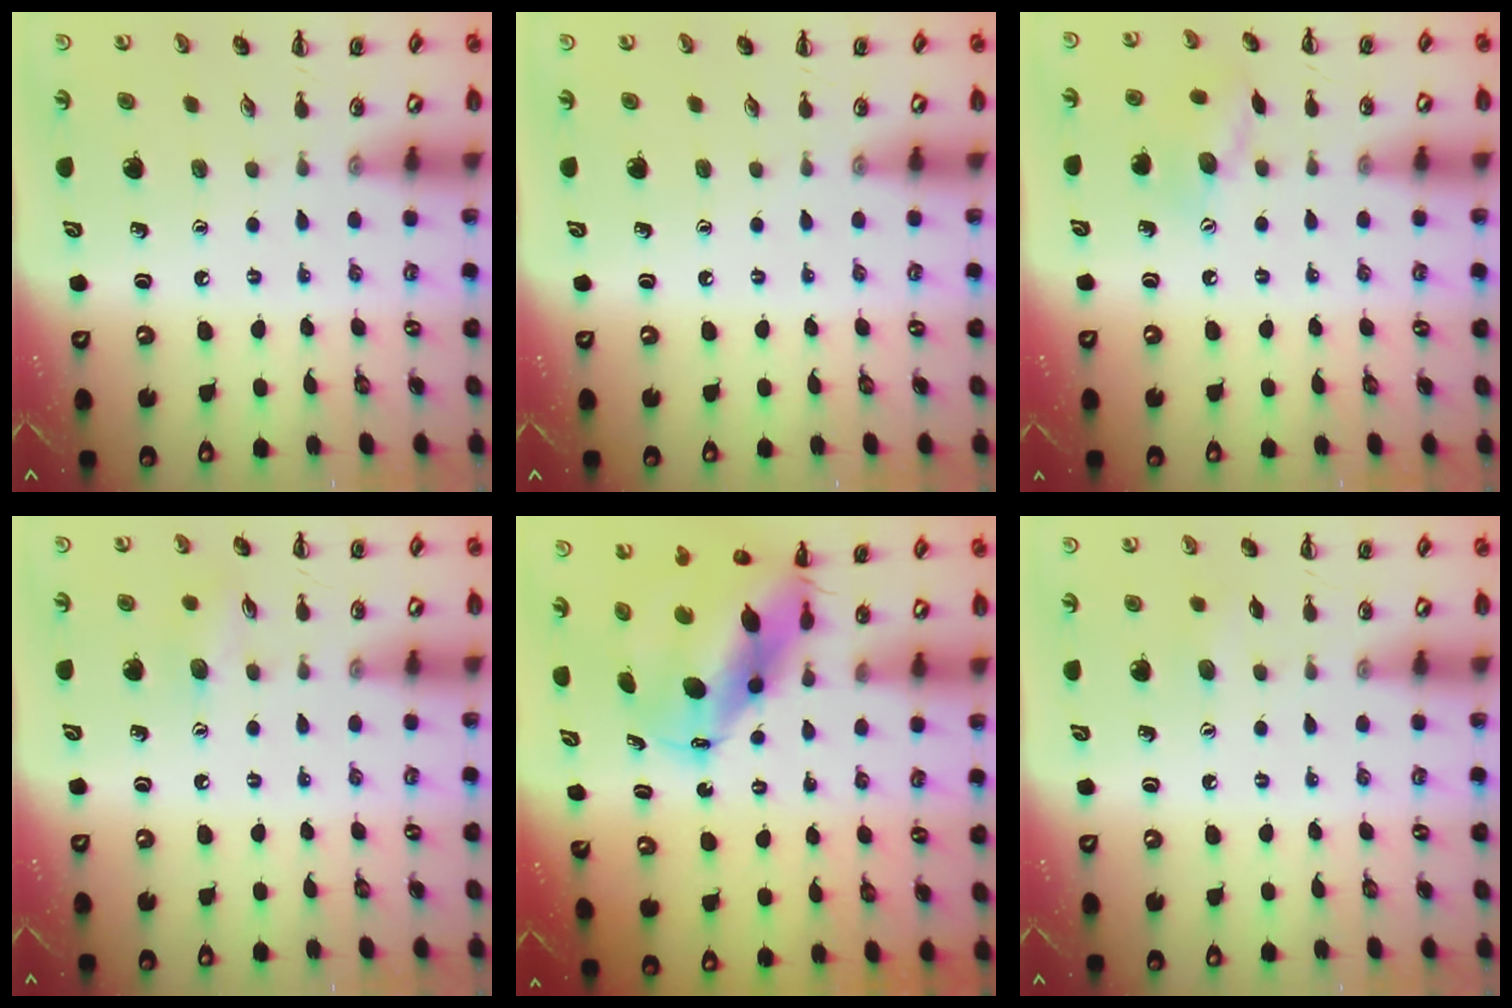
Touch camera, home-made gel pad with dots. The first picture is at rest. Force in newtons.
{"total": 0.0}
{"total": 8.5, "press": 8.4, "slide": 0.9}
{"total": 6.6, "press": 6.5, "slide": 1.2}
{"total": 10.5, "press": 10.1, "slide": 2.8}
{"total": 4.5, "press": 4.4, "slide": 0.9}